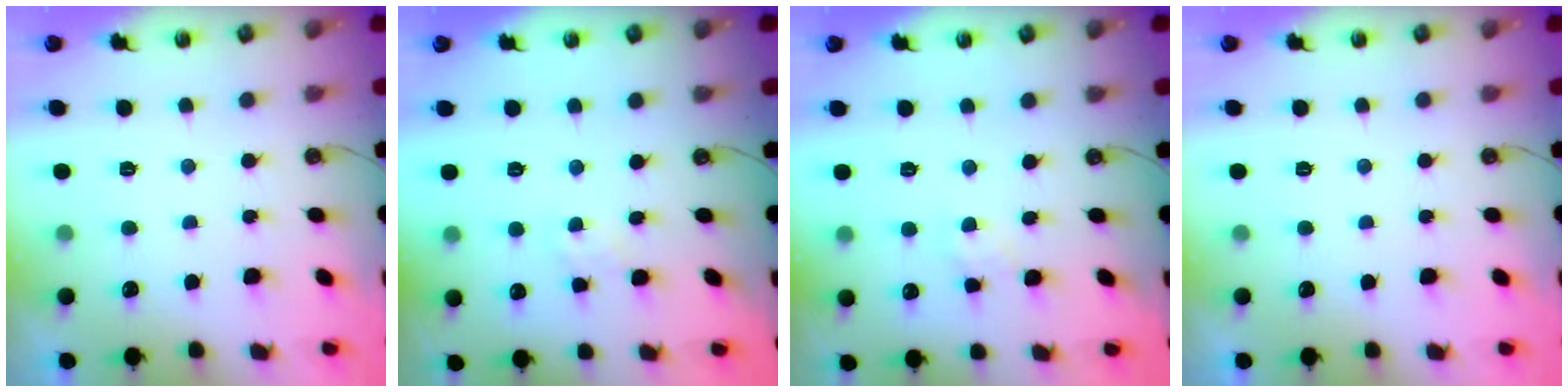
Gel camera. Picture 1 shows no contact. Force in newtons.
{"total": 1.0, "press": 1.0, "slide": 0.2}
{"total": 2.2, "press": 2.2, "slide": 0.2}
{"total": 0.0}